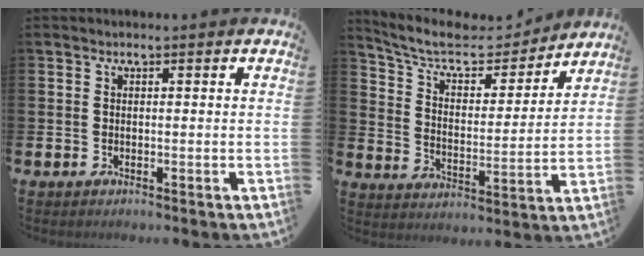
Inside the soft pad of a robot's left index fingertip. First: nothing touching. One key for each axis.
{"total": 8.6, "fx": 7.4, "fy": 2.9, "fz": 3.2, "tx": -0.083, "ty": -0.053, "tz": 0.121}